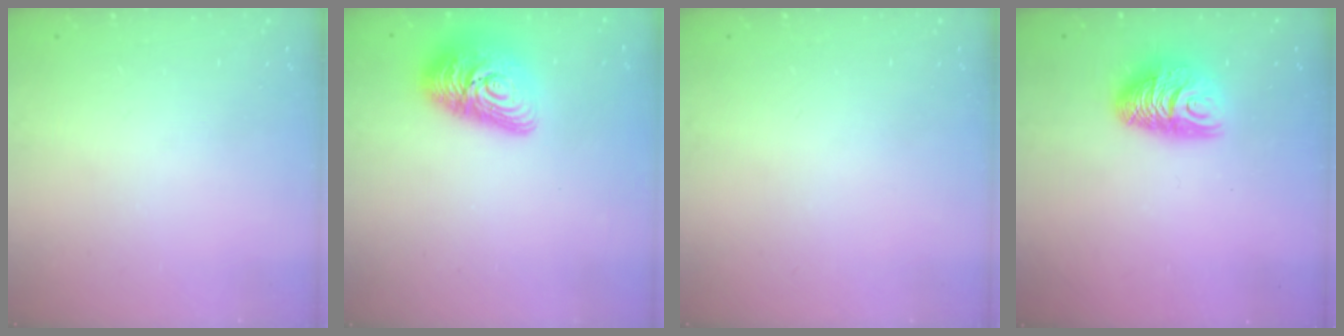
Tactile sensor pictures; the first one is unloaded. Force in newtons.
{"total": 14.6, "press": 14.5, "slide": 1.1}
{"total": 0.0}
{"total": 9.9, "press": 9.9, "slide": 0.3}